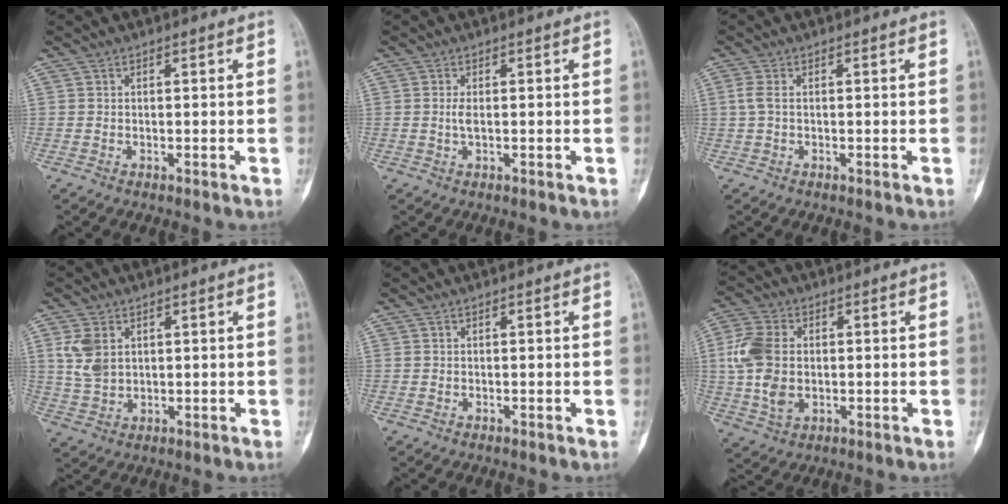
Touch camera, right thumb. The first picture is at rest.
{"total": 1.4, "force": [-0.1, 0.4, 1.3], "torque": [-0.028, -0.002, 0.000]}
{"total": 1.9, "force": [0.0, 0.9, 1.7], "torque": [-0.045, 0.000, -0.003]}
{"total": 5.9, "force": [1.8, 4.0, 3.9], "torque": [-0.072, -0.002, 0.044]}
{"total": 0.0}
{"total": 10.3, "force": [0.3, 7.0, 7.6], "torque": [-0.163, 0.004, 0.007]}